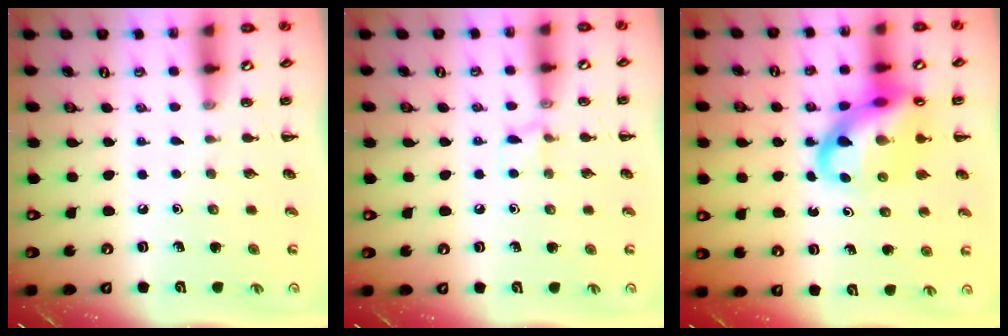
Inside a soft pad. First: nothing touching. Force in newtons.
{"total": 5.8, "press": 5.6, "slide": 1.8}
{"total": 15.9, "press": 15.5, "slide": 3.6}